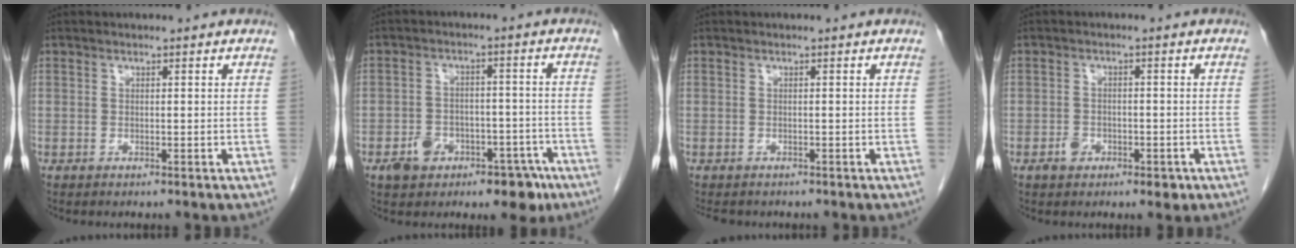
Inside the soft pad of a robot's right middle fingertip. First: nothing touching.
{"total": 8.7, "force": [-5.1, 5.6, 4.4], "torque": [-0.055, 0.027, -0.066]}
{"total": 3.8, "force": [-3.2, 1.6, 1.2], "torque": [-0.020, -0.006, -0.042]}
{"total": 3.4, "force": [-1.7, 2.2, 2.0], "torque": [-0.024, 0.004, -0.020]}